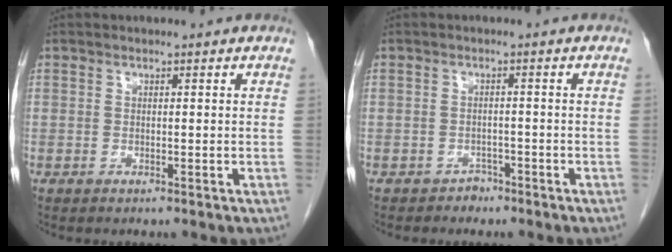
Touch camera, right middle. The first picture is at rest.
{"total": 2.0, "force": [-1.5, 1.3, -0.1], "torque": [-0.001, 0.007, -0.024]}